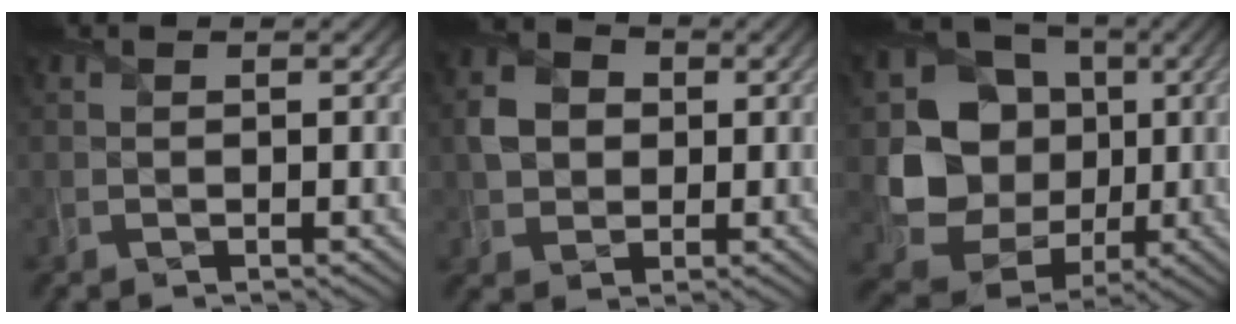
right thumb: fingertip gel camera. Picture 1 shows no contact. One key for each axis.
{"total": 4.6, "fx": 0.2, "fy": 3.8, "fz": 2.5, "tx": -0.057, "ty": 0.006, "tz": -0.005}
{"total": 14.4, "fx": -0.2, "fy": 12.7, "fz": 6.7, "tx": -0.176, "ty": -0.034, "tz": -0.004}